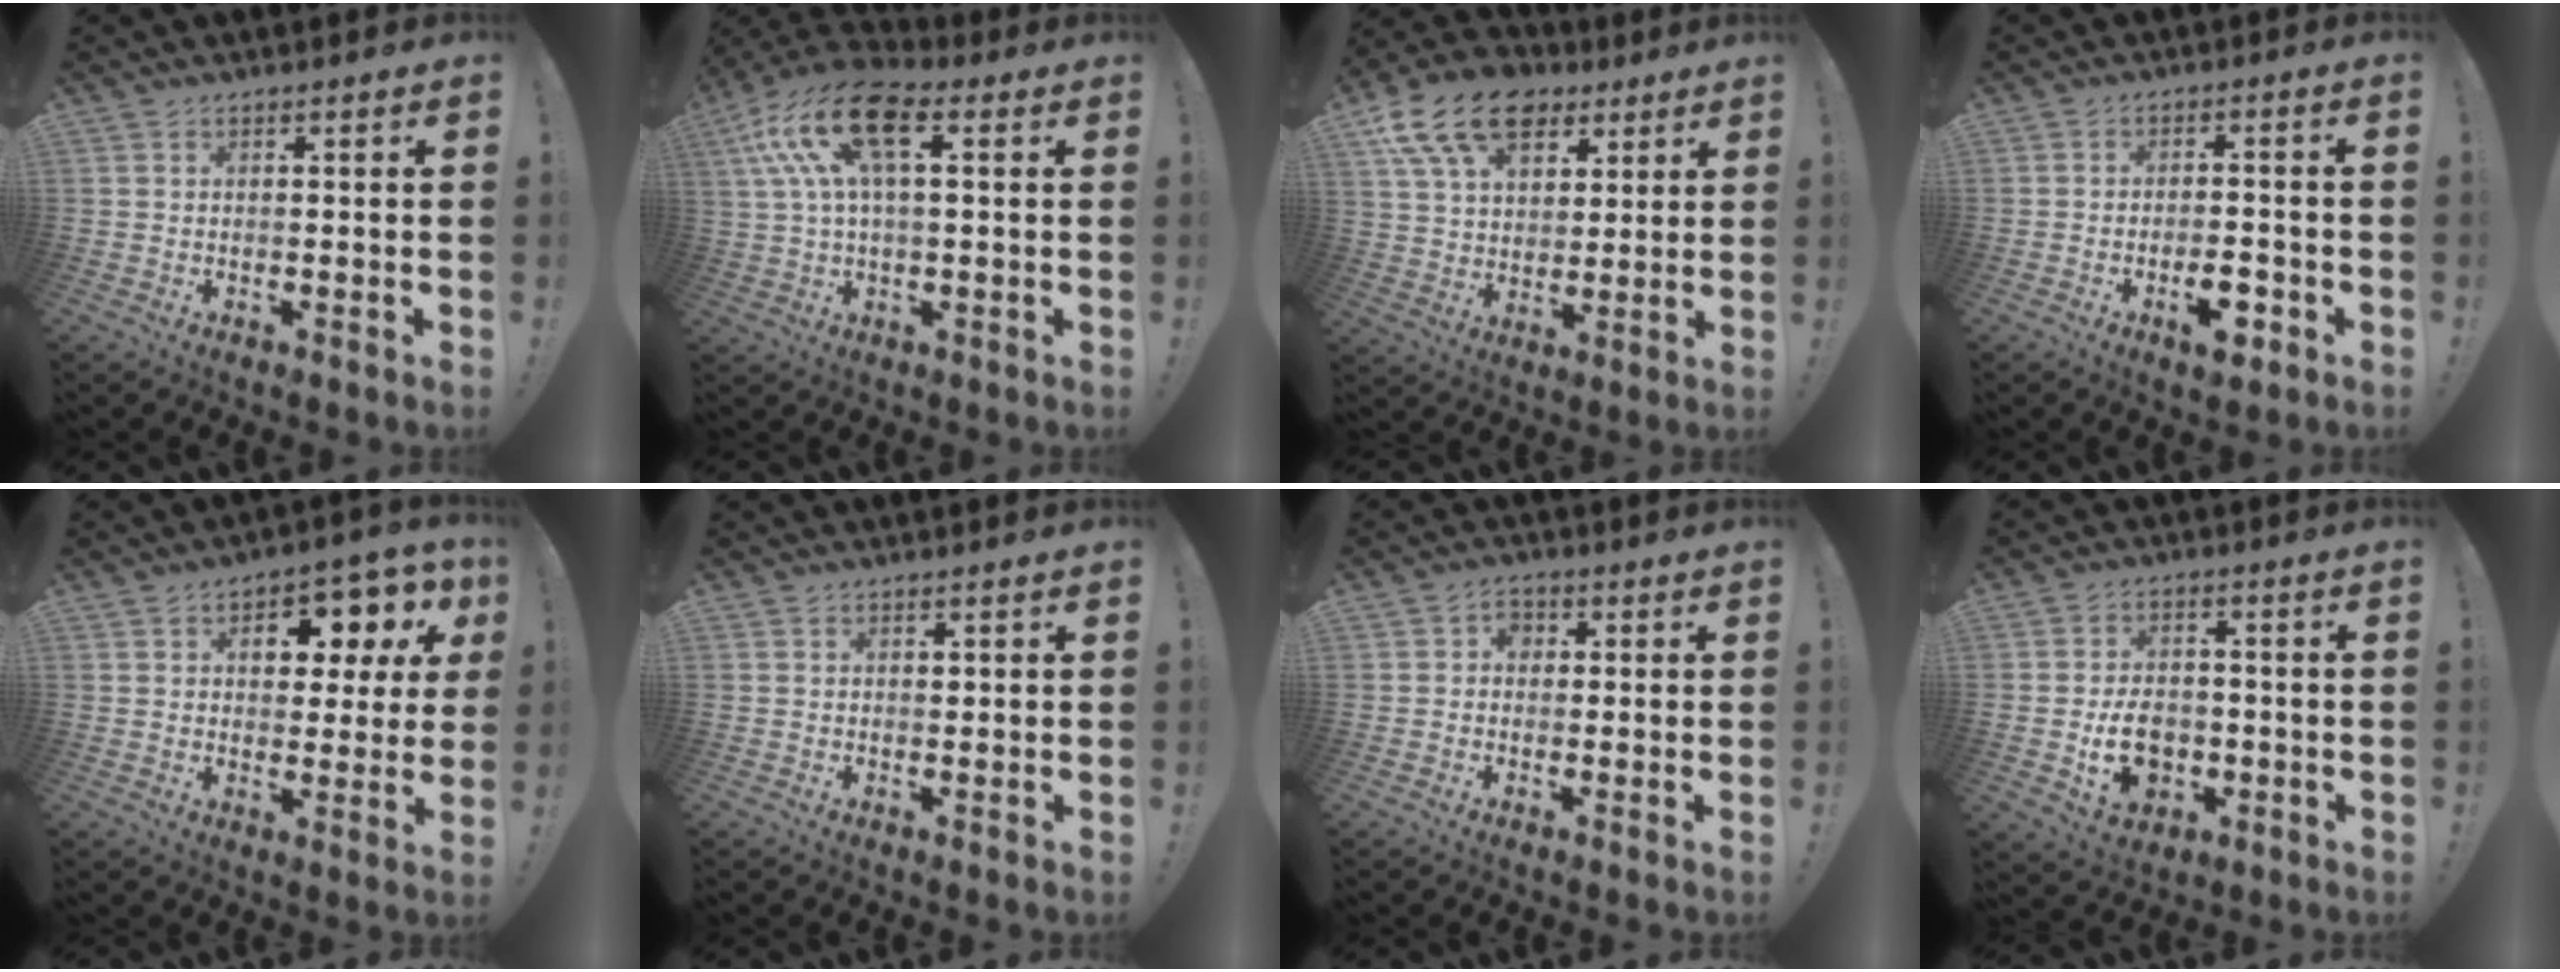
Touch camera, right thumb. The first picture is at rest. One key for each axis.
{"total": 17.3, "fx": 5.6, "fy": 8.1, "fz": 14.2, "tx": -0.269, "ty": -0.005, "tz": 0.093}
{"total": 18.3, "fx": 9.2, "fy": 12.1, "fz": 10.1, "tx": -0.158, "ty": -0.042, "tz": 0.171}
{"total": 6.7, "fx": -3.1, "fy": 2.9, "fz": 5.2, "tx": -0.071, "ty": 0.011, "tz": -0.051}
{"total": 9.9, "fx": 4.1, "fy": 5.8, "fz": 6.8, "tx": -0.084, "ty": -0.025, "tz": 0.068}
{"total": 0.6, "fx": 0.4, "fy": 0.4, "fz": 0.1, "tx": 0.004, "ty": -0.002, "tz": 0.007}
{"total": 3.4, "fx": 0.1, "fy": 2.8, "fz": 1.9, "tx": -0.029, "ty": 0.006, "tz": 0.001}
{"total": 10.7, "fx": -2.4, "fy": 8.1, "fz": 6.6, "tx": -0.094, "ty": 0.007, "tz": -0.039}